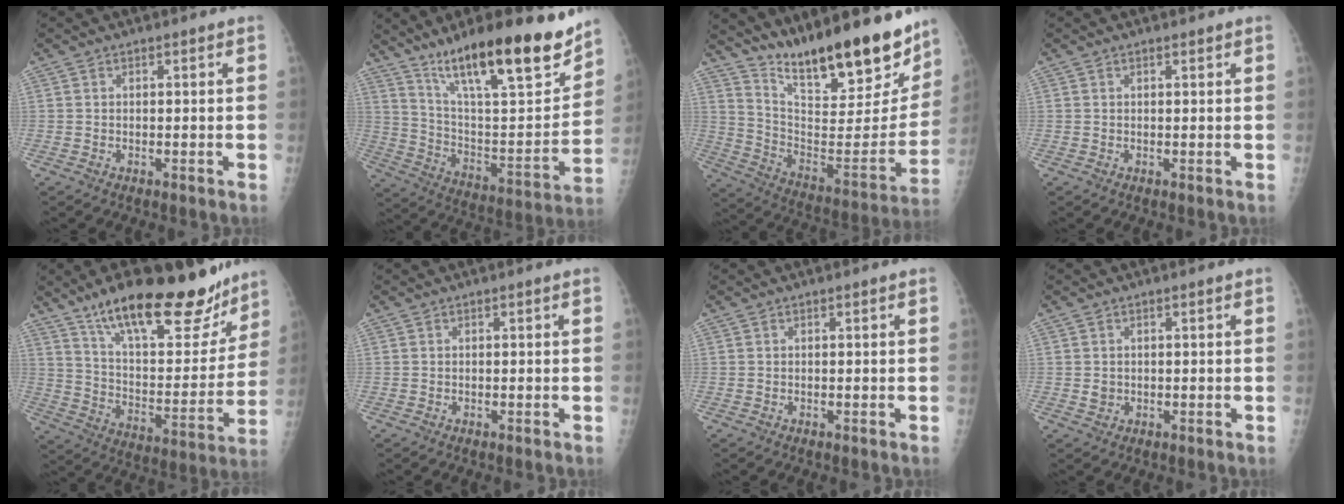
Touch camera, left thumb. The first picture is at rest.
{"total": 25.2, "force": [17.7, 5.5, 17.1], "torque": [-0.243, -0.079, 0.297]}
{"total": 28.6, "force": [22.1, 7.6, 16.5], "torque": [-0.224, -0.111, 0.334]}
{"total": 0.6, "force": [0.5, 0.2, 0.3], "torque": [-0.007, -0.003, 0.008]}
{"total": 27.1, "force": [19.3, 9.5, 16.6], "torque": [-0.206, -0.078, 0.302]}
{"total": 0.0}
{"total": 0.0}
{"total": 1.3, "force": [0.2, 1.2, 0.5], "torque": [-0.007, -0.001, 0.007]}